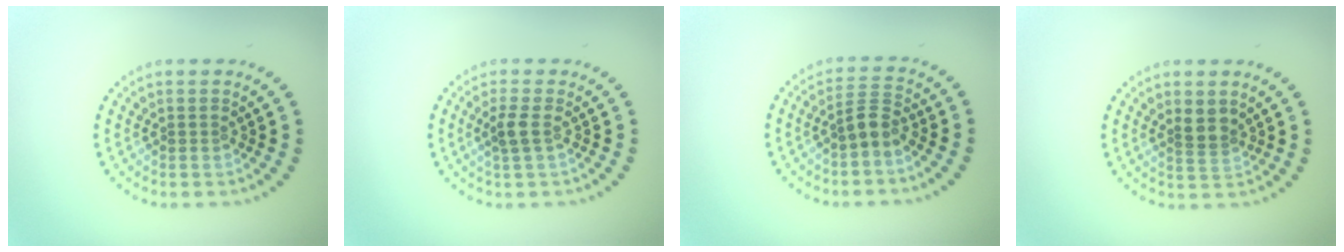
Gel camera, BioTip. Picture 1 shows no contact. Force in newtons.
{"total": 1.6, "press": 1.4, "slide": 0.8}
{"total": 2.3, "press": 1.8, "slide": 1.5}
{"total": 2.0, "press": 1.7, "slide": 1.2}